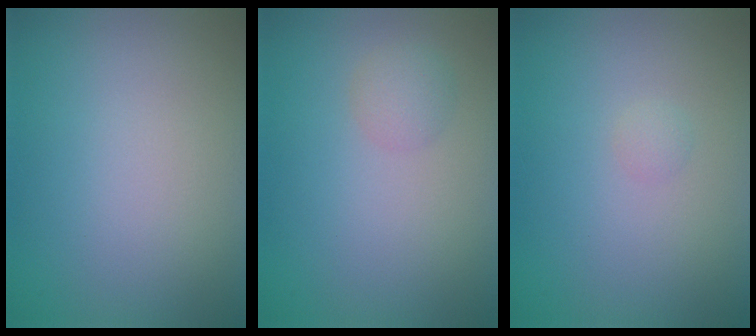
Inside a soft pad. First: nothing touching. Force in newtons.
{"total": 1.5, "press": 1.5, "slide": 0.0}
{"total": 0.6, "press": 0.6, "slide": 0.0}